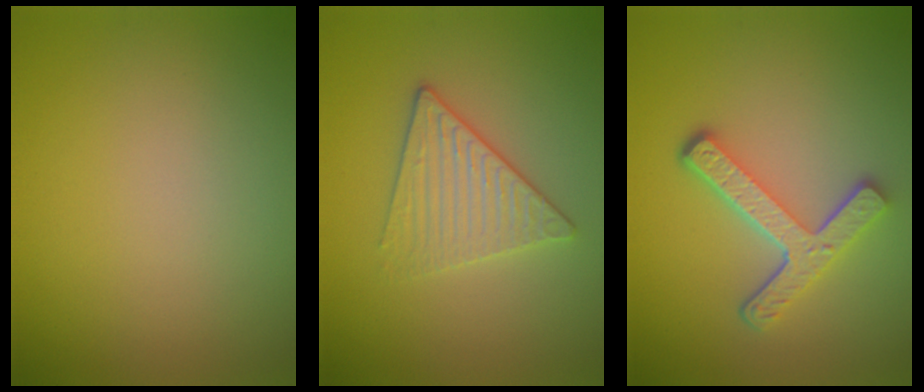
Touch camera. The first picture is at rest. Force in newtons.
{"total": 3.4, "press": 3.1, "slide": 1.3}
{"total": 4.8, "press": 3.6, "slide": 3.2}